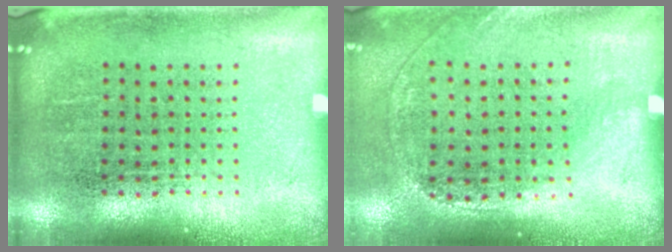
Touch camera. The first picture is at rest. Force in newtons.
{"total": 1.4, "press": 1.0, "slide": 1.0}